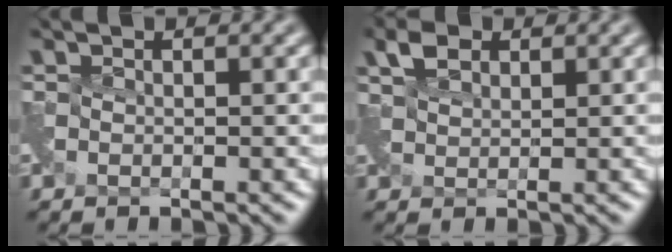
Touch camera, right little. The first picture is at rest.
{"total": 2.4, "force": [1.8, 1.2, 1.0], "torque": [-0.022, 0.007, 0.035]}